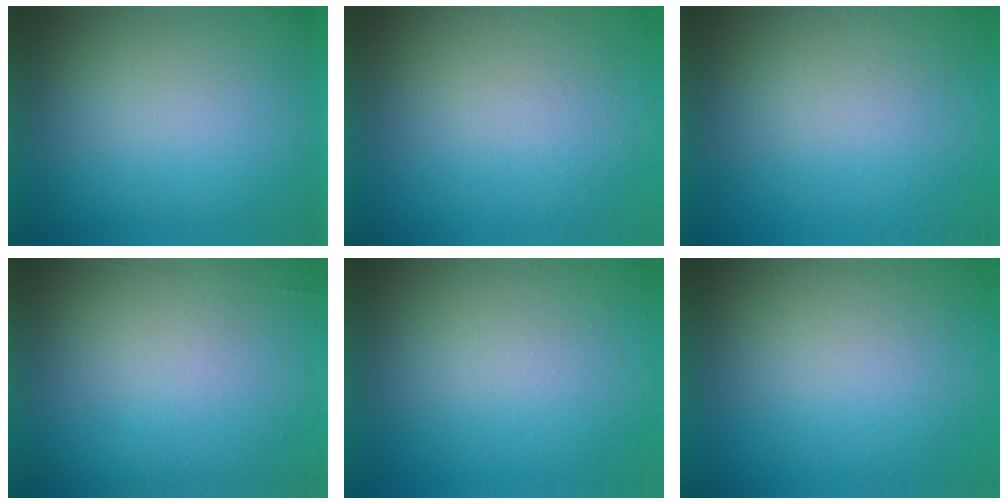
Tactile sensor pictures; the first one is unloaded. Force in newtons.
{"total": 9.5}
{"total": 4.7}
{"total": 5.8}
{"total": 8.4}
{"total": 5.5}